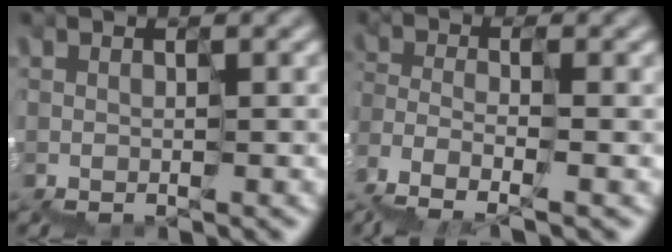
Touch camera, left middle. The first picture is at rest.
{"total": 3.3, "force": [-3.3, 0.3, 0.3], "torque": [-0.023, 0.008, -0.075]}